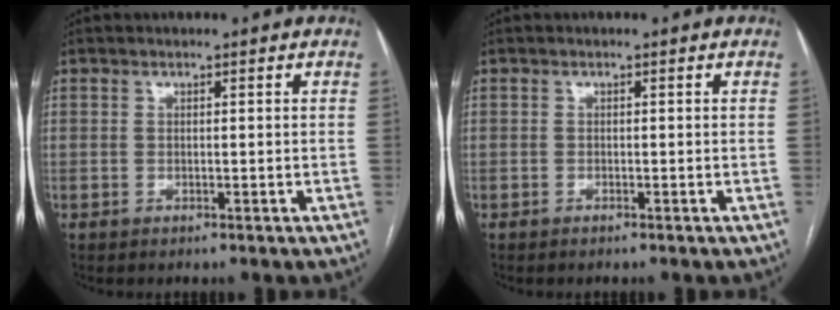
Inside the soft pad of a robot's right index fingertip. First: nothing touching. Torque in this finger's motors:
{"motor_torque": [-0.02, 0.04, 0.03, 0.01]}